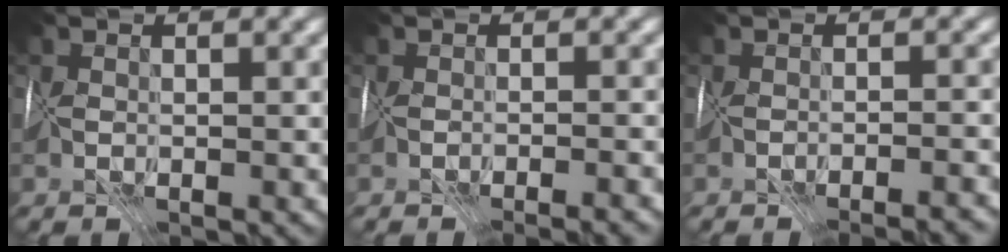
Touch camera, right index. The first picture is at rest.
{"total": 3.5, "force": [-3.3, 0.1, 1.1], "torque": [0.004, -0.003, -0.033]}
{"total": 5.6, "force": [-5.4, 0.6, 1.5], "torque": [0.008, 0.000, -0.051]}